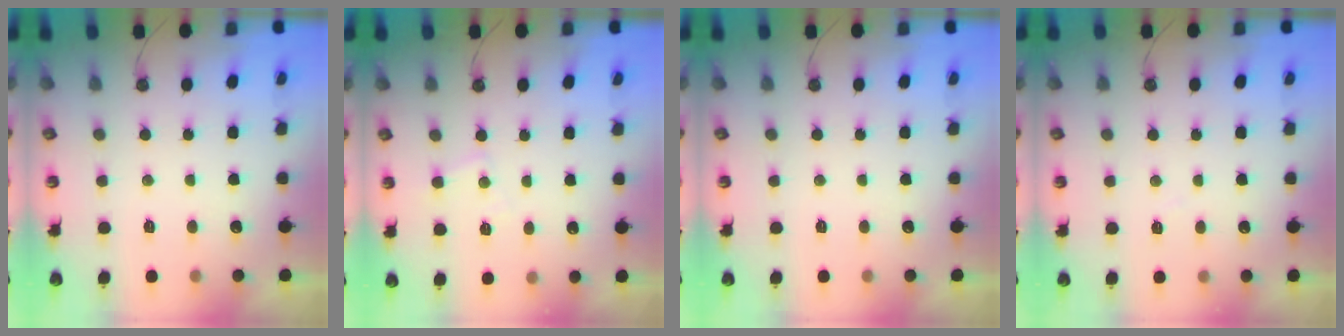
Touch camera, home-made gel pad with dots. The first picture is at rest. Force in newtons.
{"total": 5.3, "press": 5.2, "slide": 0.7}
{"total": 0.0}
{"total": 5.0, "press": 4.9, "slide": 0.8}